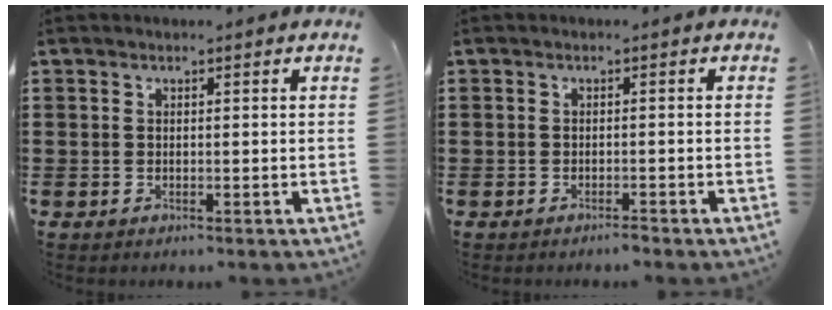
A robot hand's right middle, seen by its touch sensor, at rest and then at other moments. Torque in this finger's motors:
{"motor_torque": [0.05, -0.02, 0.00, 0.00]}